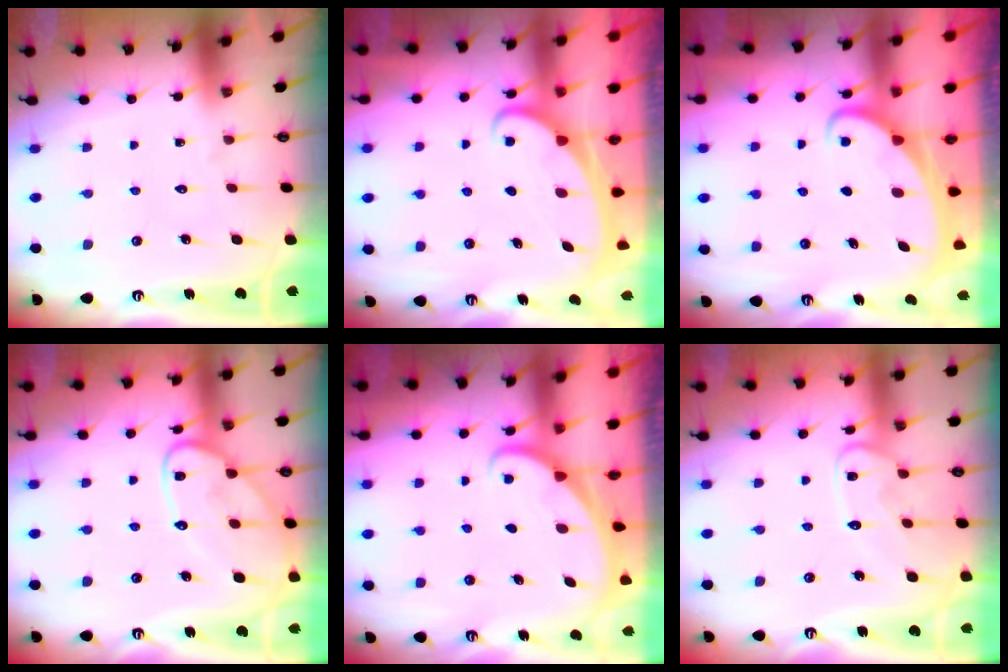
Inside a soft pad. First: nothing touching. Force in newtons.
{"total": 2.3, "press": 2.3, "slide": 0.3}
{"total": 2.4, "press": 2.4, "slide": 0.3}
{"total": 12.9, "press": 12.9, "slide": 1.0}
{"total": 1.2, "press": 1.2, "slide": 0.0}
{"total": 11.5, "press": 11.4, "slide": 0.9}